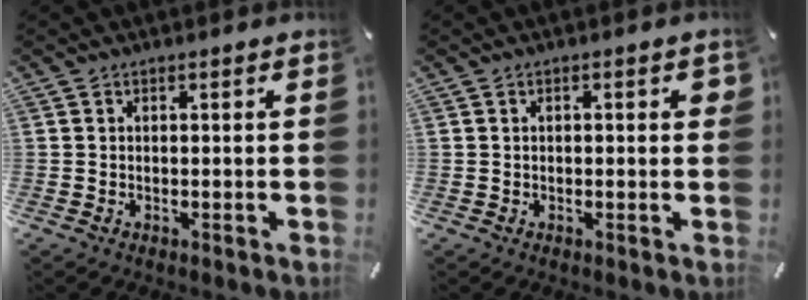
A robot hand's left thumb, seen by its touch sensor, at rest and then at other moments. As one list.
[{"total": 1.8, "force": [0.1, 0.8, 1.6], "torque": [-0.025, 0.002, -0.001]}]